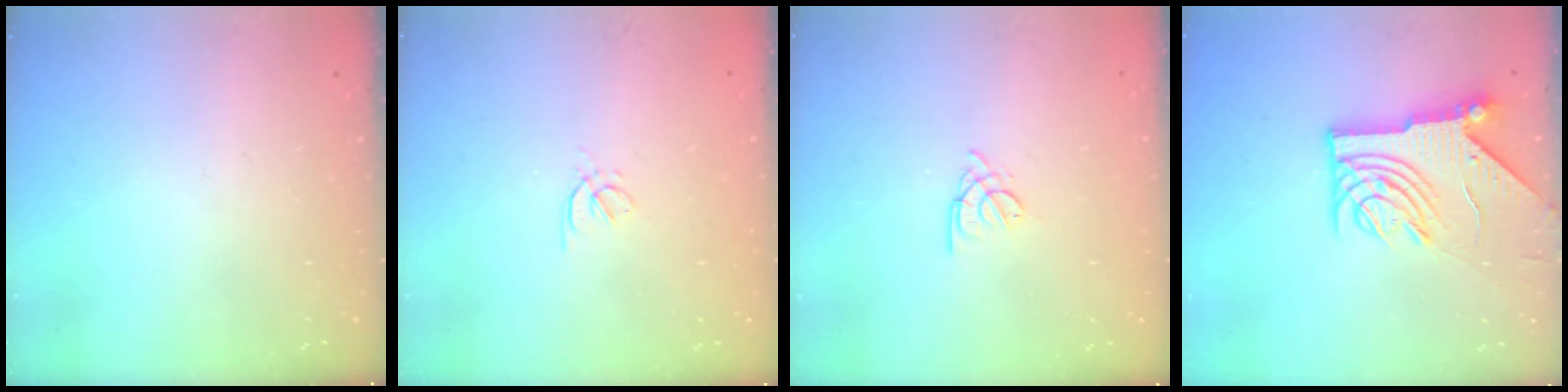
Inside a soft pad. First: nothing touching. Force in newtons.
{"total": 1.6, "press": 1.5, "slide": 0.5}
{"total": 1.8, "press": 1.7, "slide": 0.5}
{"total": 10.9, "press": 10.9, "slide": 1.2}